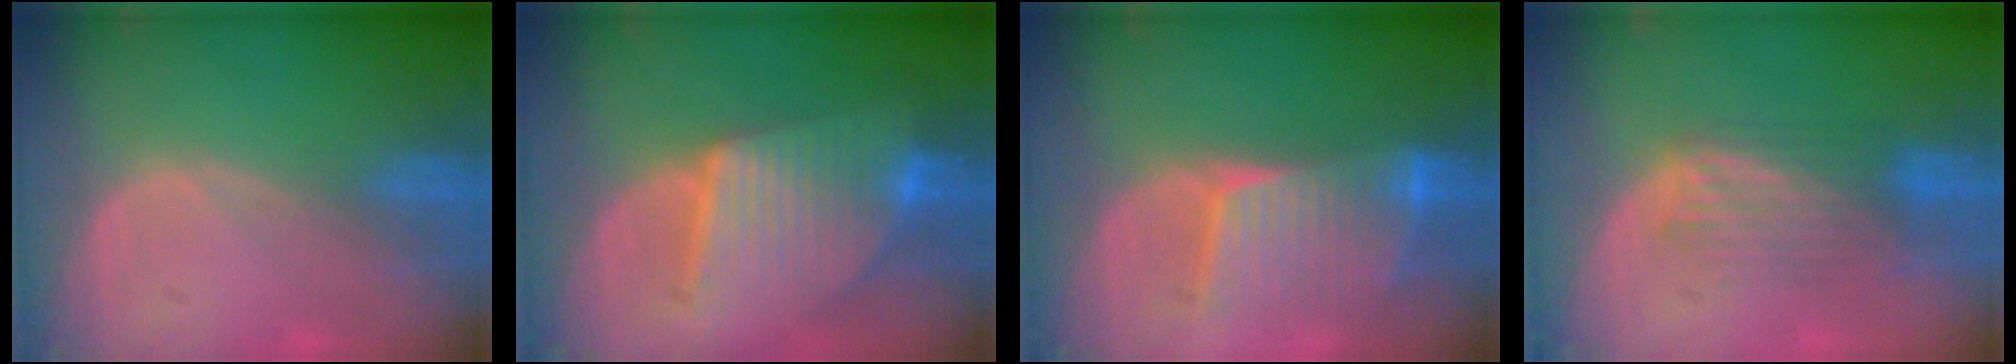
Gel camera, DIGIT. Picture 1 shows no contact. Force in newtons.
{"total": 9.4, "press": 9.4, "slide": 0.8}
{"total": 7.8, "press": 7.7, "slide": 1.7}
{"total": 5.4, "press": 5.4, "slide": 0.4}